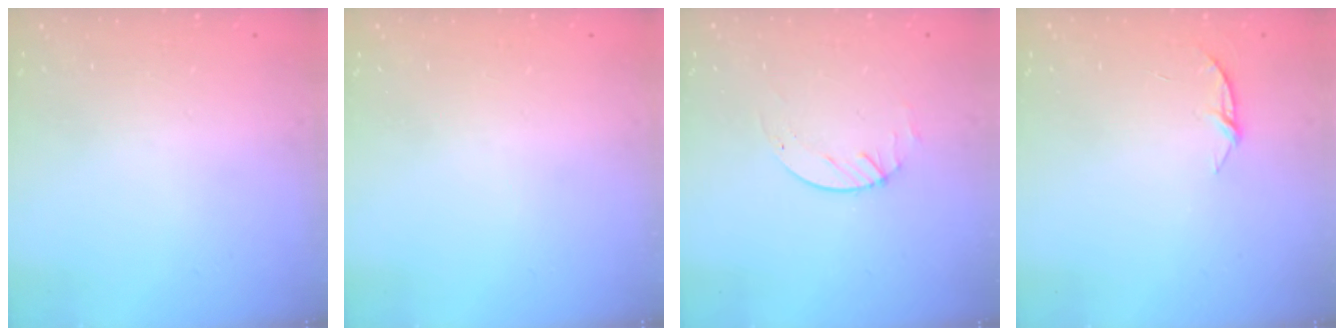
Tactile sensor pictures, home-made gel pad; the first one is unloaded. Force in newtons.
{"total": 0.0}
{"total": 1.7, "press": 1.7, "slide": 0.2}
{"total": 4.3, "press": 4.3, "slide": 0.4}